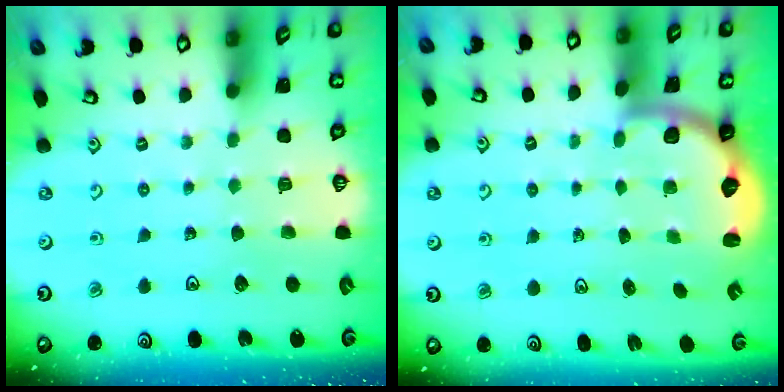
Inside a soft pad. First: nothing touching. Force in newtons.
{"total": 2.5, "press": 2.1, "slide": 1.4}